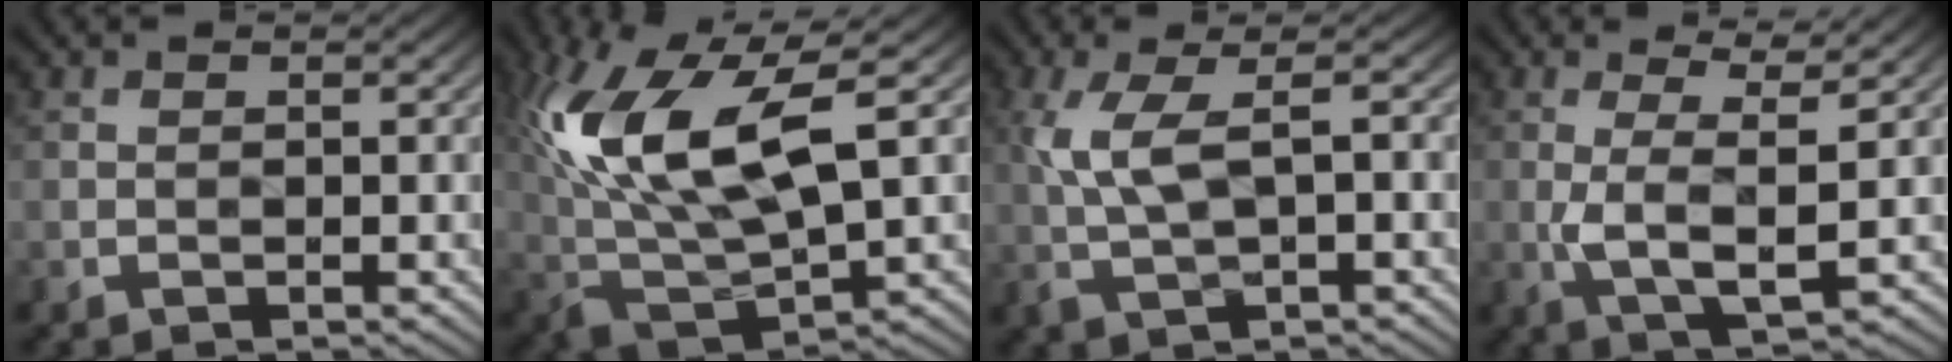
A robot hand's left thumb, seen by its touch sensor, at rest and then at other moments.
{"total": 15.6, "force": [4.2, 6.8, 13.4], "torque": [-0.306, 0.002, 0.081]}
{"total": 6.2, "force": [0.7, 2.2, 5.8], "torque": [-0.144, 0.005, 0.011]}
{"total": 5.4, "force": [0.6, 1.1, 5.3], "torque": [-0.112, -0.001, 0.014]}